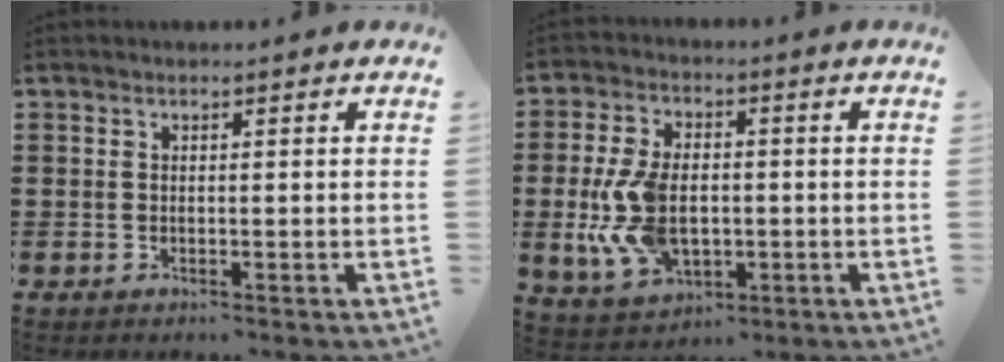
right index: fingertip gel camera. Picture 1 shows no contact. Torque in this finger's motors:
{"motor_torque": [2.14, 0.00, 0.42, 0.21]}